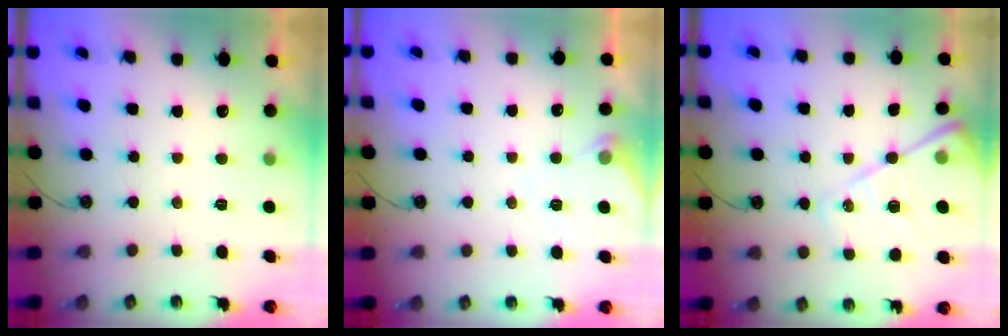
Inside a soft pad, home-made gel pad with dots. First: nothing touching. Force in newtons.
{"total": 6.4, "press": 6.4, "slide": 0.5}
{"total": 15.0, "press": 14.9, "slide": 1.8}